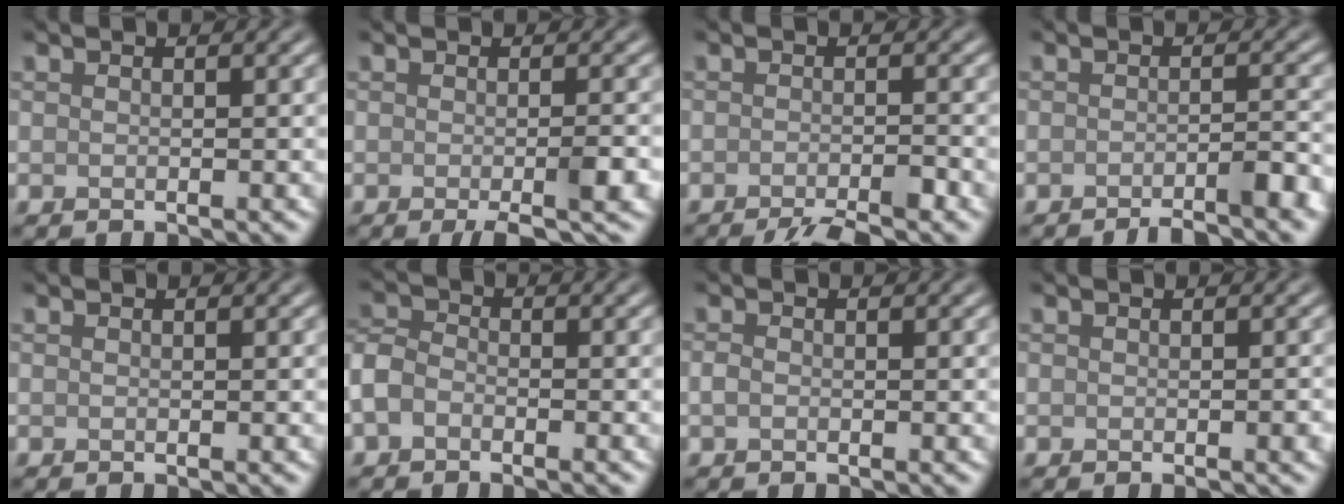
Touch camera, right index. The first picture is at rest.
{"total": 3.3, "force": [-1.5, 0.5, 2.9], "torque": [-0.044, -0.004, -0.025]}
{"total": 4.3, "force": [-3.2, 0.6, 2.8], "torque": [-0.036, 0.000, -0.055]}
{"total": 3.5, "force": [-2.6, 0.5, 2.3], "torque": [-0.022, 0.008, -0.045]}
{"total": 0.0}
{"total": 3.4, "force": [-2.0, 2.1, 1.8], "torque": [-0.037, 0.007, -0.051]}
{"total": 0.7, "force": [-0.3, 0.4, 0.5], "torque": [-0.011, 0.000, -0.007]}
{"total": 1.2, "force": [-0.5, 0.4, 1.0], "torque": [-0.012, -0.003, -0.004]}